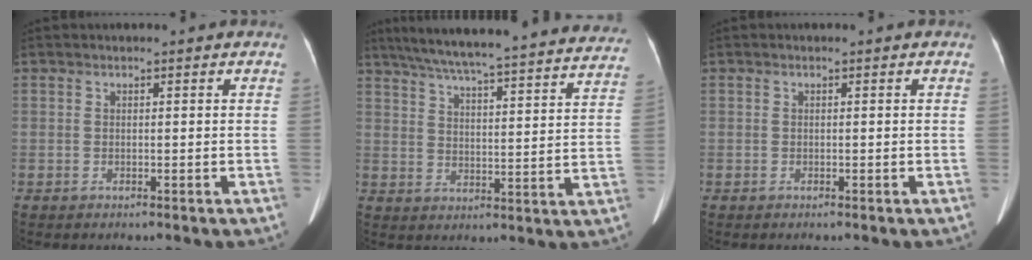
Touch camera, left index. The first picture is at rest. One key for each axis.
{"total": 33.9, "fx": 30.7, "fy": 3.4, "fz": 14.0, "tx": -0.228, "ty": -0.048, "tz": 0.378}
{"total": 0.0}